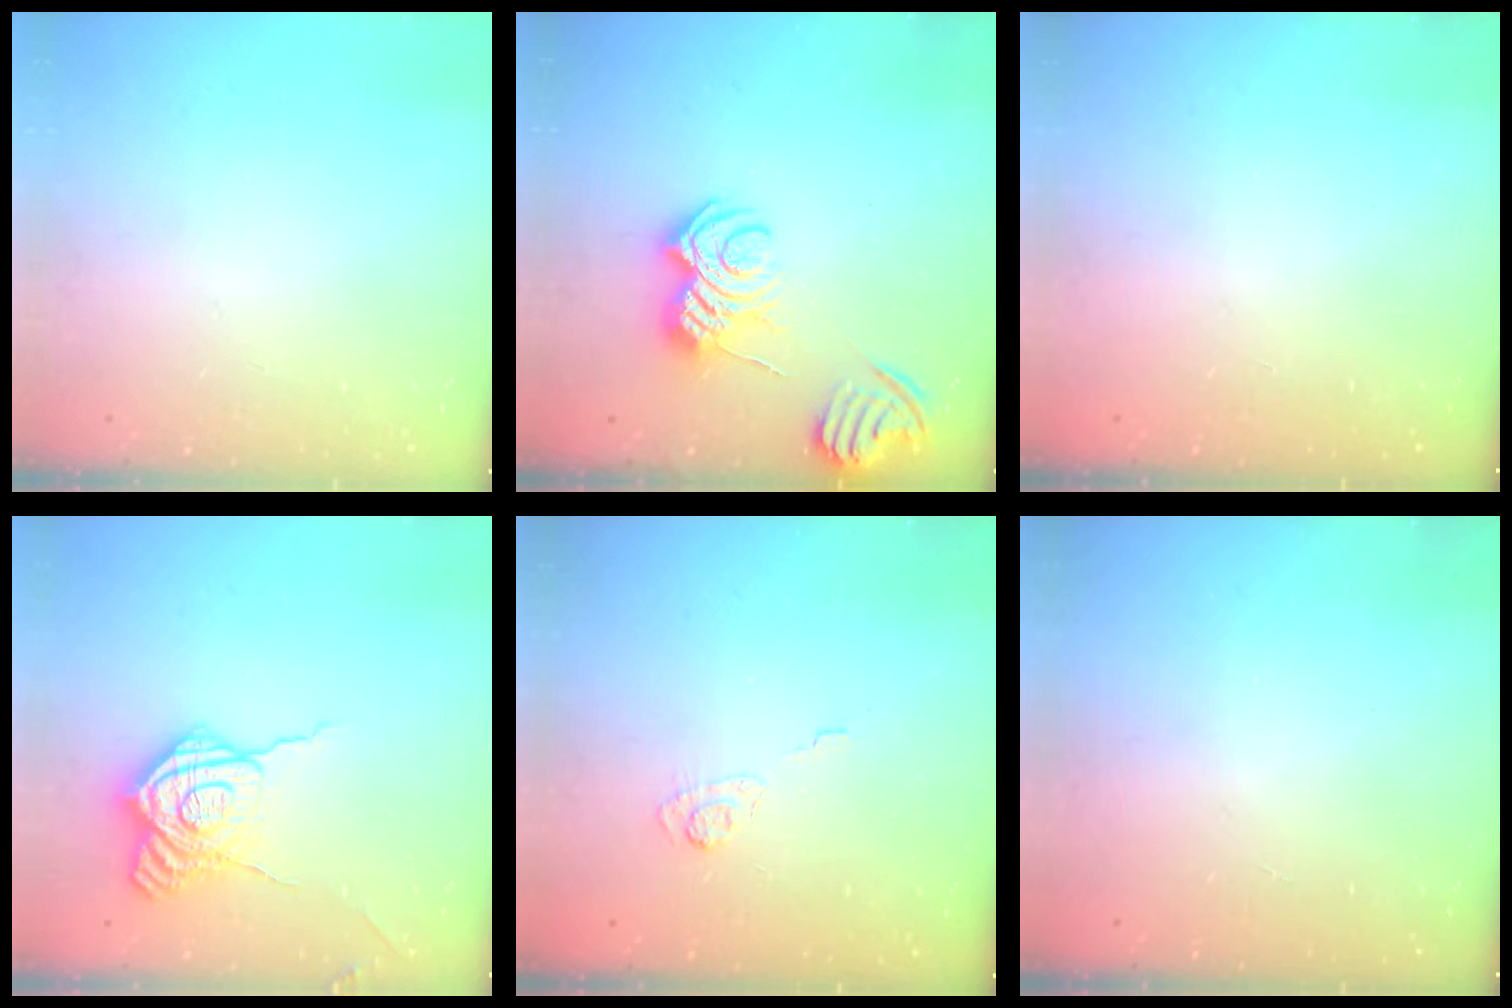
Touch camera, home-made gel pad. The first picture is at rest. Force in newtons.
{"total": 9.3, "press": 9.3, "slide": 0.7}
{"total": 2.4, "press": 2.3, "slide": 0.7}
{"total": 17.5, "press": 17.5, "slide": 0.8}
{"total": 3.2, "press": 2.8, "slide": 1.6}
{"total": 2.5, "press": 2.4, "slide": 0.8}